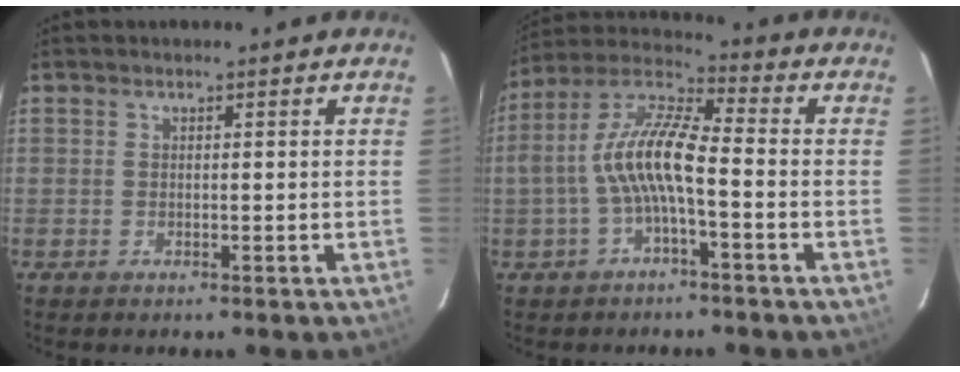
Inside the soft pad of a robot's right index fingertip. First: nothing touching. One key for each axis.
{"total": 10.8, "fx": -2.2, "fy": 2.7, "fz": 10.2, "tx": -0.214, "ty": 0.016, "tz": -0.043}